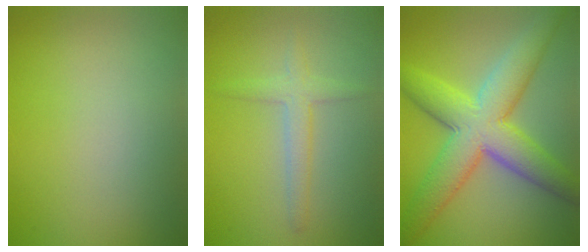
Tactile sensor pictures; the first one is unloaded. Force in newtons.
{"total": 2.3, "press": 2.3, "slide": 0.1}
{"total": 9.4, "press": 9.4, "slide": 0.1}